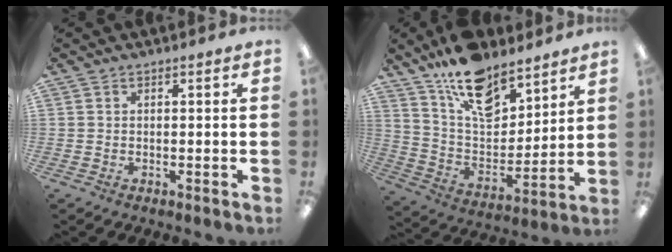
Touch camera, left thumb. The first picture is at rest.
{"total": 16.2, "force": [12.2, 7.7, 7.5], "torque": [-0.131, -0.081, 0.220]}